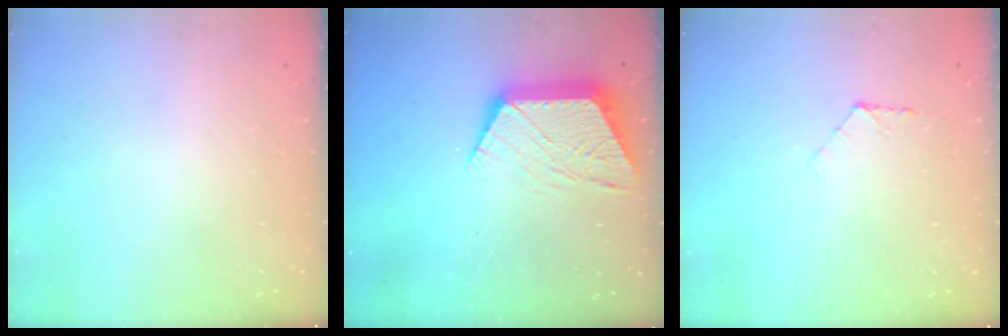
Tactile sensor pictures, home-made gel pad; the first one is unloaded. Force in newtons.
{"total": 13.6, "press": 13.6, "slide": 0.8}
{"total": 5.8, "press": 5.7, "slide": 0.6}